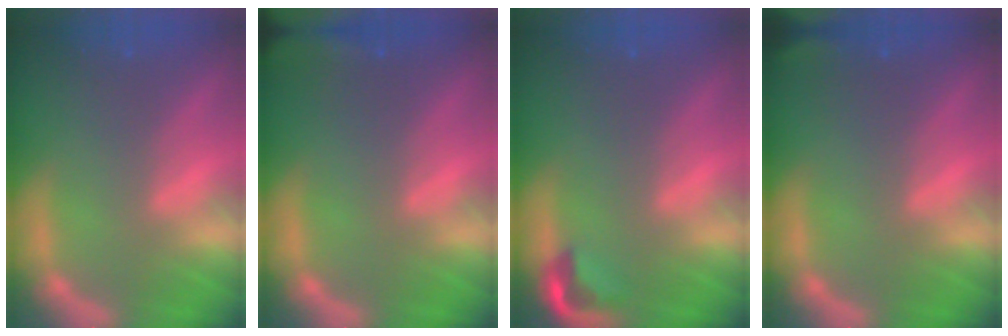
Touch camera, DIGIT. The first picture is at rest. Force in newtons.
{"total": 6.4}
{"total": 2.4}
{"total": 1.9}